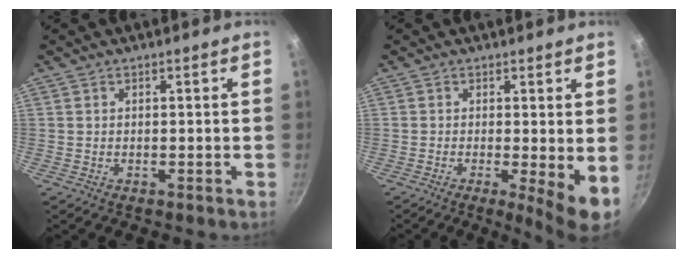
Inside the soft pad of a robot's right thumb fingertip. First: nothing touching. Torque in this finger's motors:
{"motor_torque": [-0.40, 0.36, -0.01, -0.01, 0.04]}